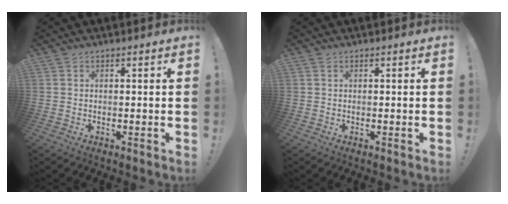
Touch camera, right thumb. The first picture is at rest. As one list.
[{"total": 0.0}]